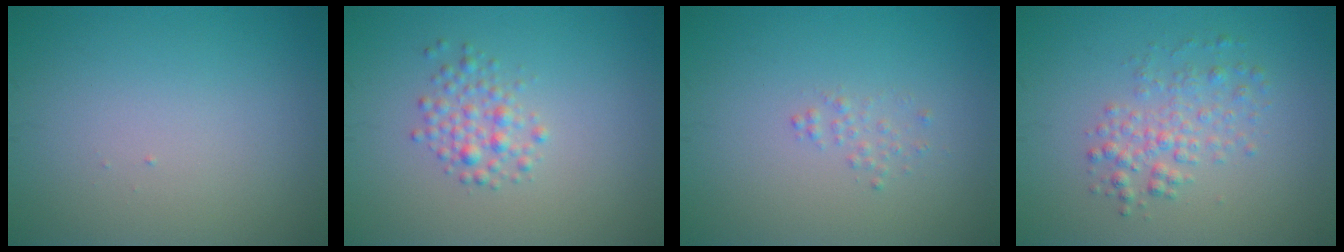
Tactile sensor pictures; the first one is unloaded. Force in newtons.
{"total": 2.0, "press": 2.0, "slide": 0.1}
{"total": 0.9, "press": 0.9, "slide": 0.0}
{"total": 2.7, "press": 2.7, "slide": 0.0}